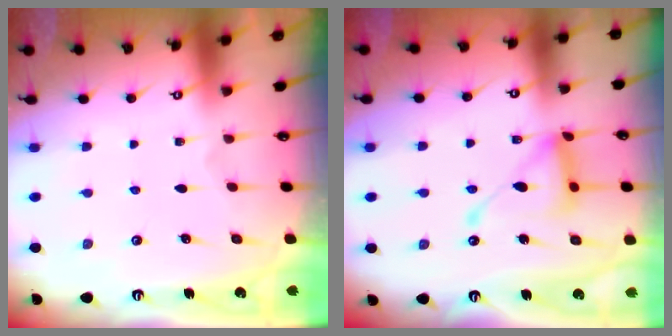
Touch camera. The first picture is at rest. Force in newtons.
{"total": 15.1, "press": 15.1, "slide": 1.3}